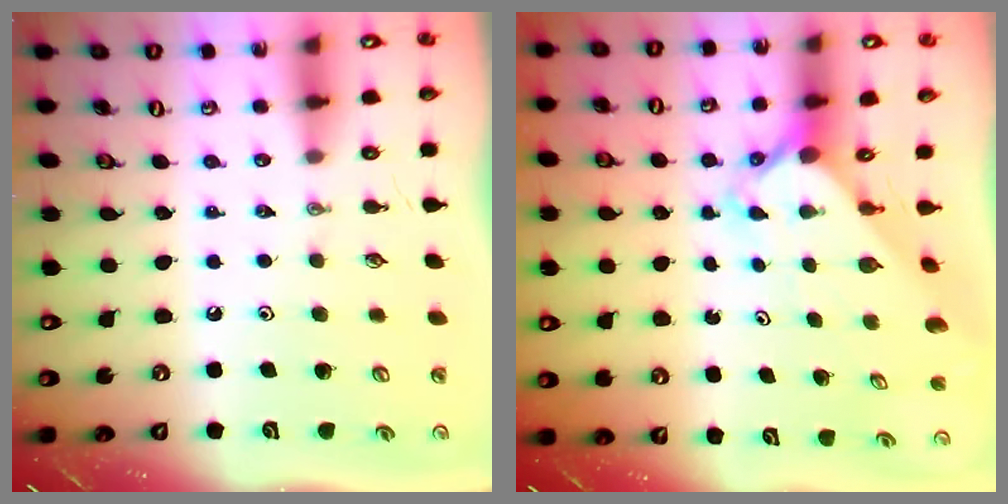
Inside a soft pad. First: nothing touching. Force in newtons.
{"total": 2.3, "press": 2.3, "slide": 0.1}